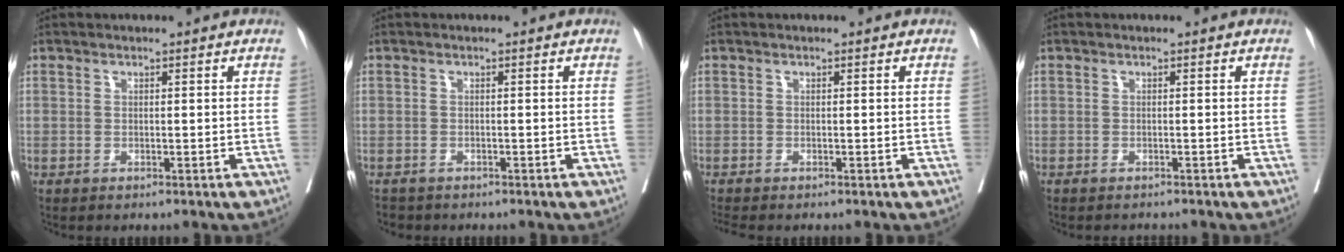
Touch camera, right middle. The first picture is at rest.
{"total": 1.7, "force": [-1.5, 0.9, 0.0], "torque": [-0.006, -0.002, -0.024]}
{"total": 1.1, "force": [-1.0, 0.1, 0.3], "torque": [-0.010, -0.004, -0.020]}
{"total": 1.2, "force": [-1.1, 0.5, -0.1], "torque": [-0.004, -0.003, -0.019]}